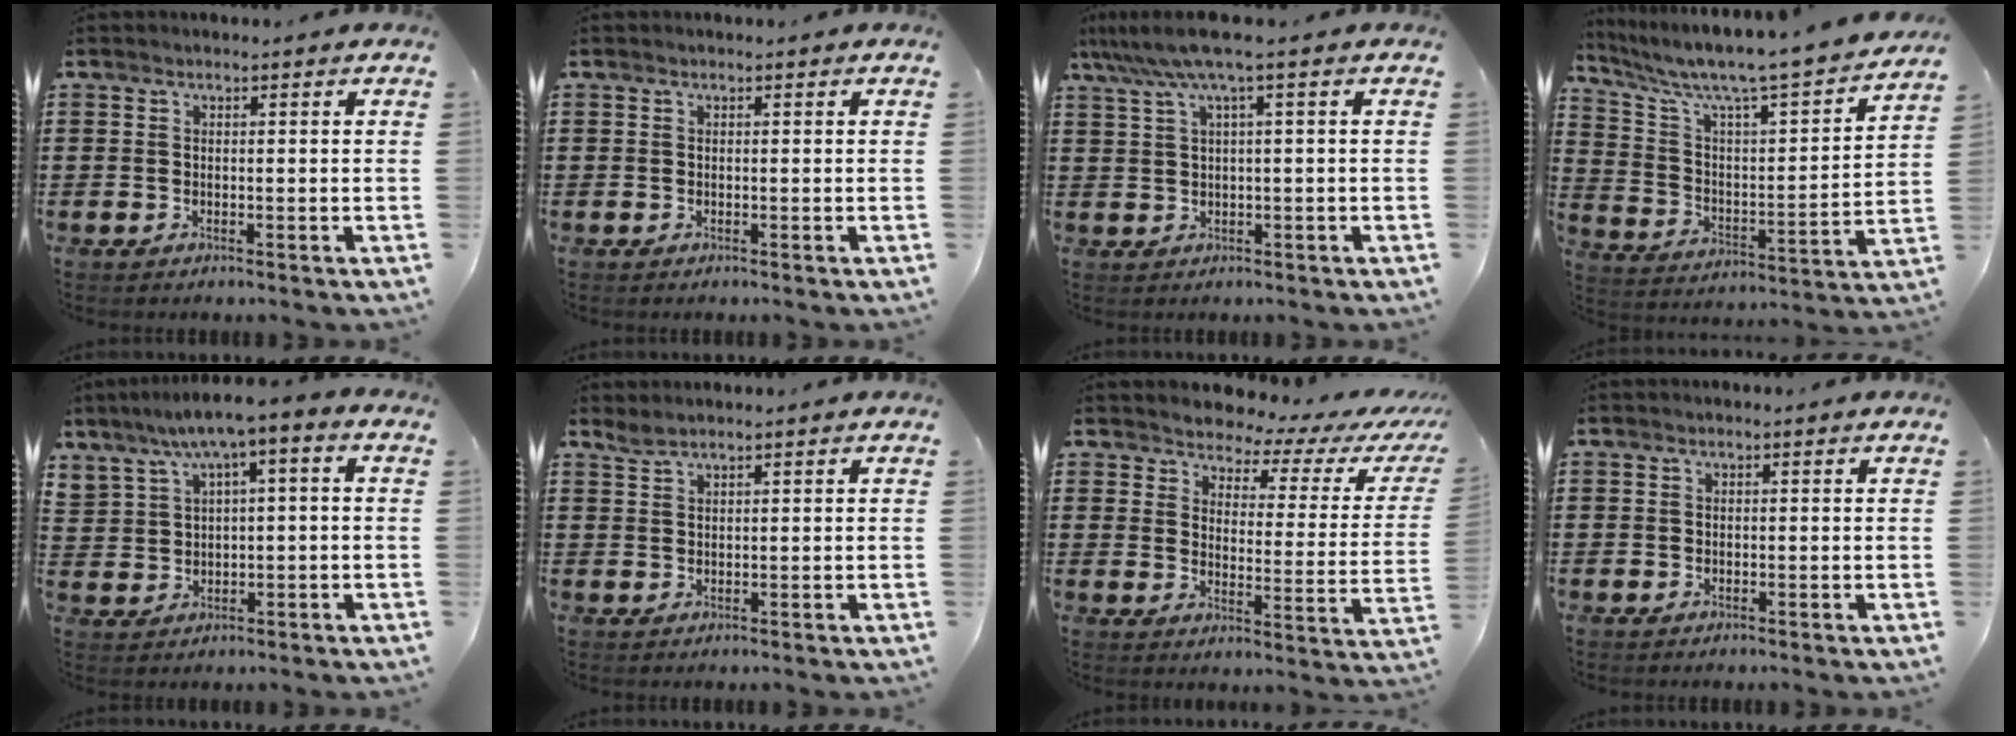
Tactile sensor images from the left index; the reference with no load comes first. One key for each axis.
{"total": 0.0}
{"total": 4.9, "fx": 1.8, "fy": -0.4, "fz": 4.6, "tx": -0.099, "ty": -0.008, "tz": 0.027}
{"total": 6.7, "fx": 6.0, "fy": 0.3, "fz": 3.1, "tx": -0.090, "ty": -0.058, "tz": 0.093}
{"total": 4.4, "fx": 1.6, "fy": 1.7, "fz": 3.7, "tx": -0.075, "ty": -0.011, "tz": 0.020}
{"total": 1.5, "fx": 1.3, "fy": 0.0, "fz": 0.7, "tx": -0.016, "ty": -0.001, "tz": 0.025}
{"total": 3.4, "fx": 3.2, "fy": 0.9, "fz": 0.7, "tx": -0.030, "ty": -0.031, "tz": 0.047}
{"total": 0.0}